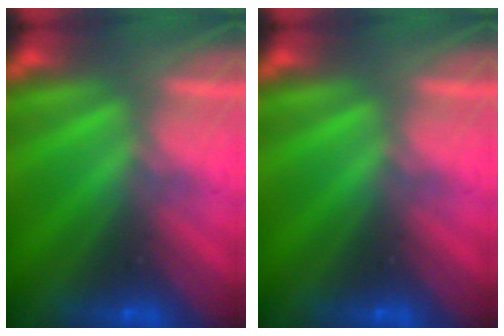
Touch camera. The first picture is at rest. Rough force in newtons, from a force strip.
{"total": 0.0}